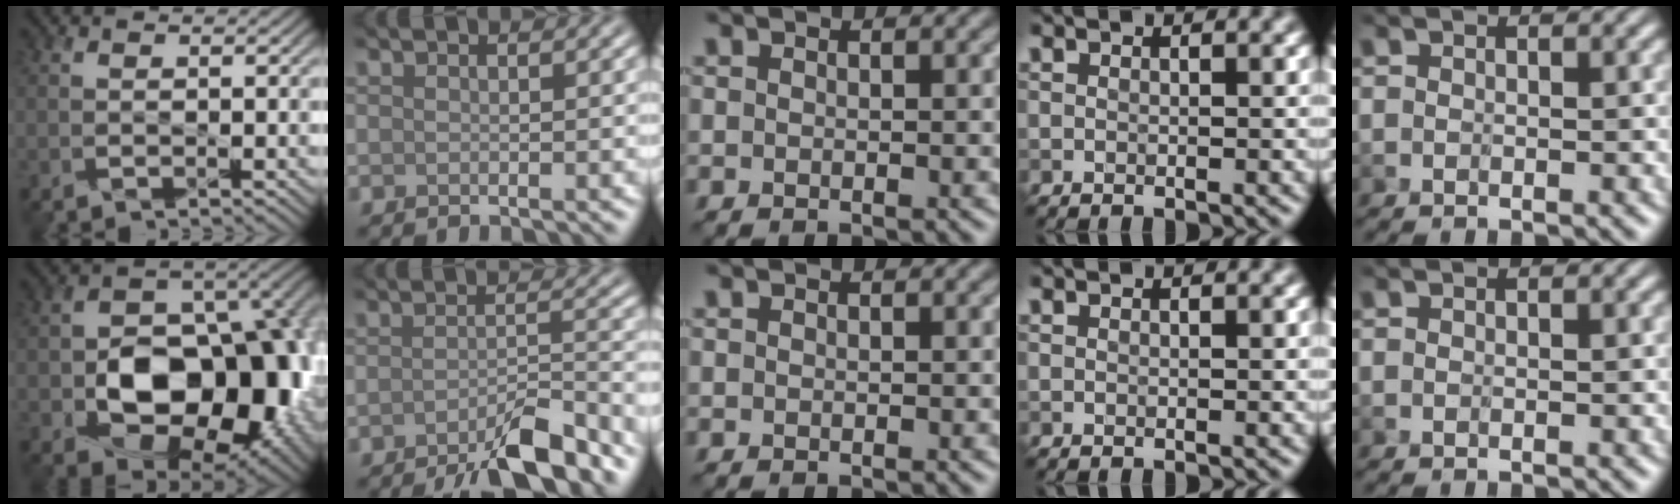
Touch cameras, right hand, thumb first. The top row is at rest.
{"thumb": {"total": 17.4, "force": [-3.7, 12.3, 11.8], "torque": [-0.139, -0.025, -0.049]}, "index": {"total": 6.0, "force": [-4.1, 1.2, 4.2], "torque": [-0.057, 0.005, -0.068]}}